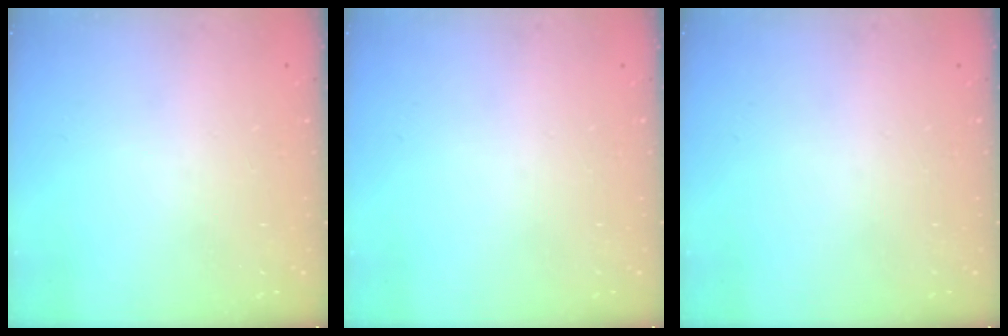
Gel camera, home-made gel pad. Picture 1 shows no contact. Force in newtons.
{"total": 0.0}
{"total": 0.0}